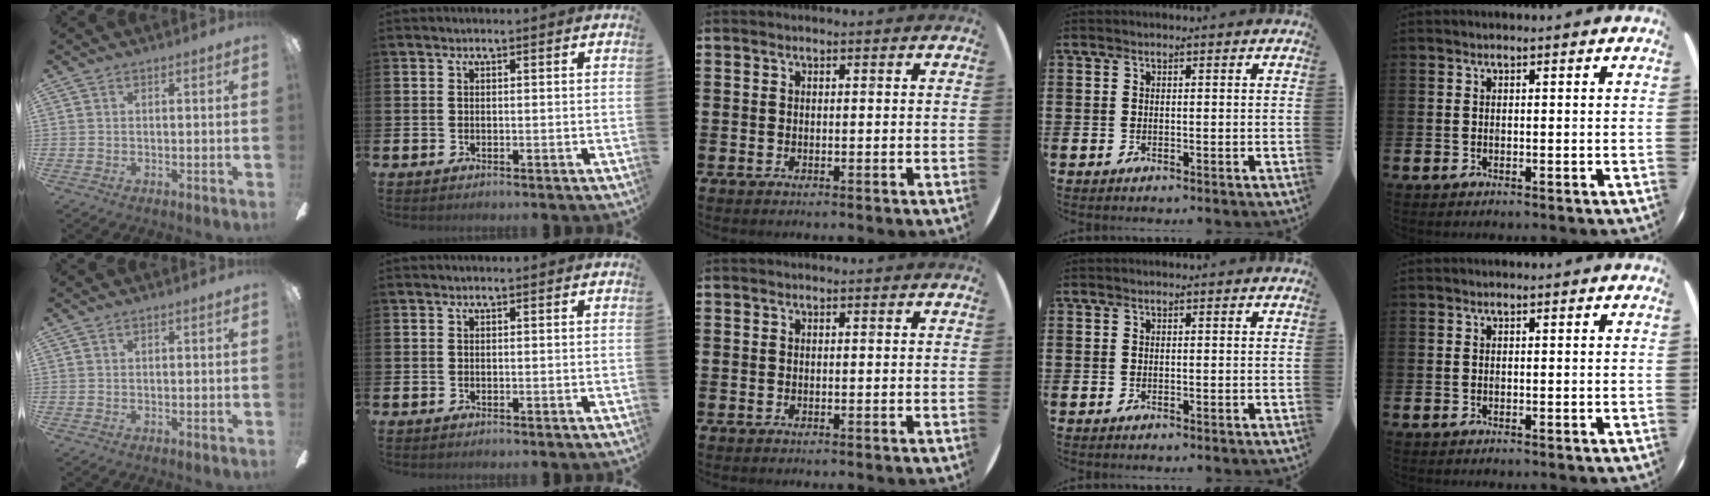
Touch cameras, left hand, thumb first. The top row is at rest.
{}